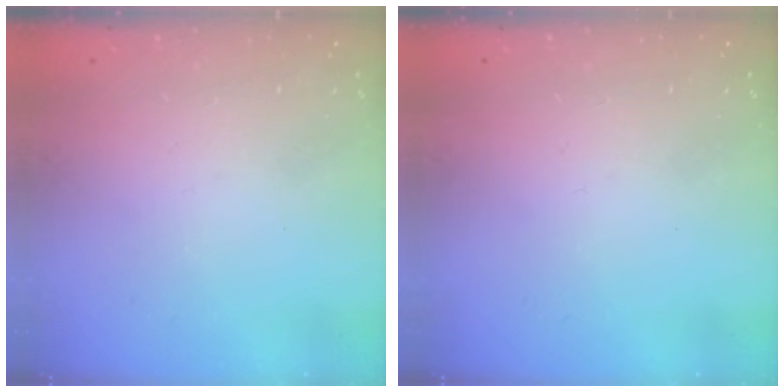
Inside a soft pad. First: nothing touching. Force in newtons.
{"total": 0.0}